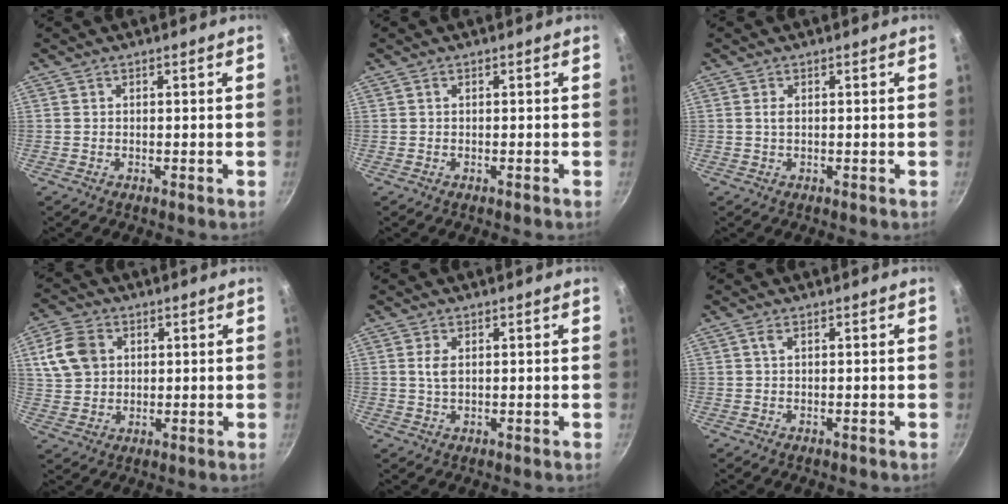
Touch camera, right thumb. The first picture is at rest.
{"total": 0.0}
{"total": 1.0, "force": [0.1, 0.4, 0.9], "torque": [-0.017, 0.001, 0.002]}
{"total": 9.1, "force": [2.6, 7.1, 5.1], "torque": [-0.086, 0.003, 0.046]}
{"total": 2.4, "force": [0.6, 1.2, 2.0], "torque": [-0.041, -0.001, 0.014]}
{"total": 0.9, "force": [0.0, 0.2, 0.8], "torque": [-0.017, 0.002, 0.000]}